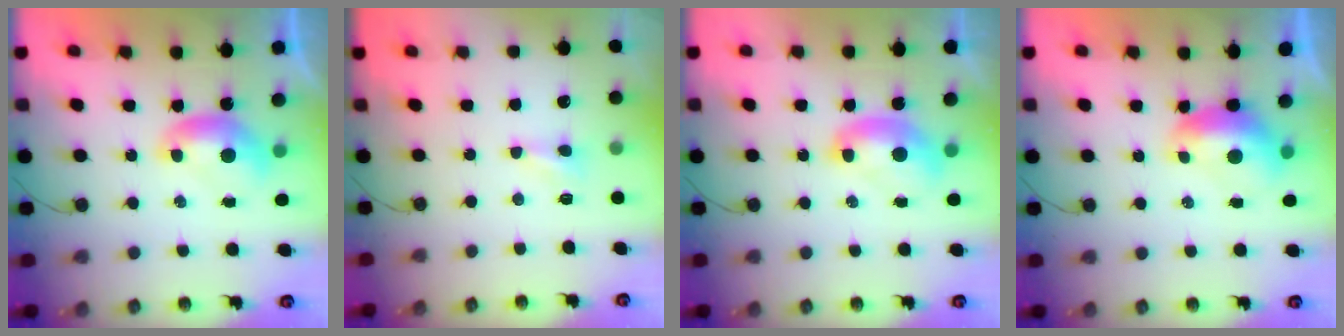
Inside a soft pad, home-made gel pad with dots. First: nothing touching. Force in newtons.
{"total": 1.0, "press": 0.9, "slide": 0.3}
{"total": 2.2, "press": 2.2, "slide": 0.1}
{"total": 1.6, "press": 1.4, "slide": 0.7}